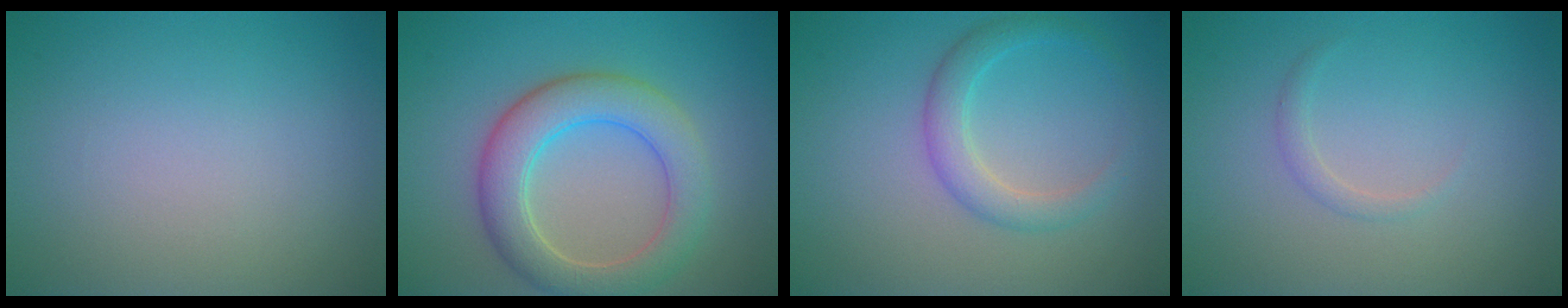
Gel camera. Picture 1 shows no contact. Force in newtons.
{"total": 5.9, "press": 5.8, "slide": 0.5}
{"total": 2.8, "press": 2.7, "slide": 0.2}
{"total": 0.9, "press": 0.9, "slide": 0.1}